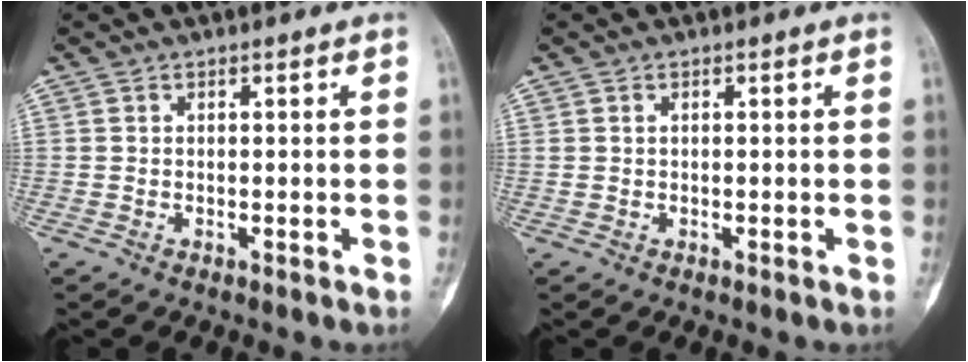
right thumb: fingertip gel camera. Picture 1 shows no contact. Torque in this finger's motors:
{"motor_torque": [0.30, -0.36, 0.16, 0.29, -0.01]}